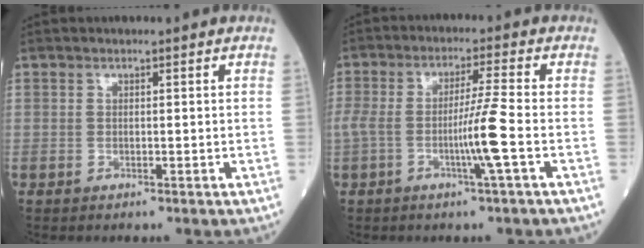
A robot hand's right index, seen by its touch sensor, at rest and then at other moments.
{"total": 6.7, "force": [-2.0, -1.2, 6.3], "torque": [-0.129, 0.000, -0.034]}